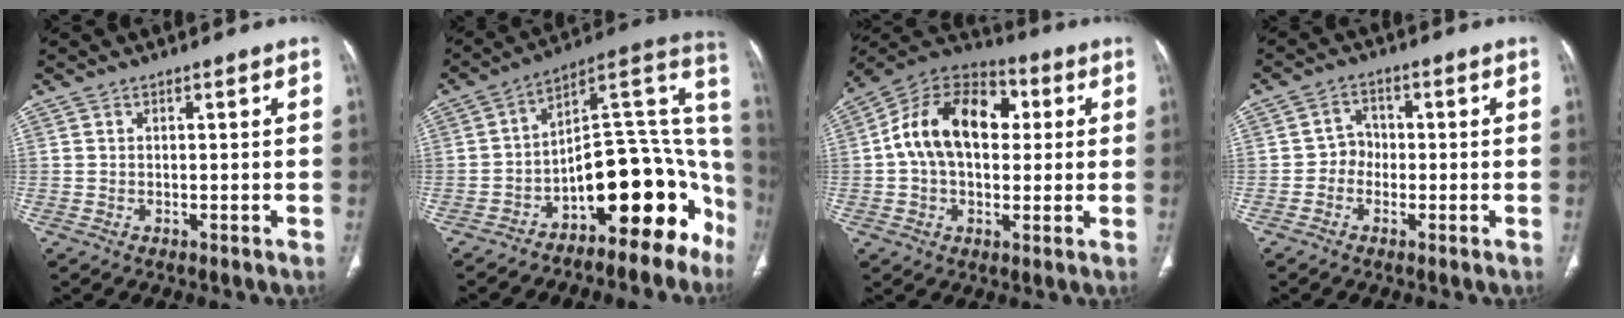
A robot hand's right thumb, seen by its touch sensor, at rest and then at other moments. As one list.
[{"total": 18.7, "force": [-10.3, 8.7, 13.0], "torque": [-0.102, 0.144, -0.154]}, {"total": 17.8, "force": [2.5, 11.8, 13.1], "torque": [-0.196, 0.031, 0.034]}, {"total": 3.4, "force": [-1.0, 3.0, 1.2], "torque": [0.001, 0.014, -0.028]}]